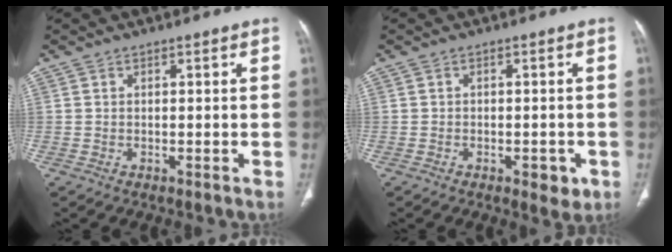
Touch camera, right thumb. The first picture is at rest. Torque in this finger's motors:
{"motor_torque": [0.50, 0.66, -0.18, 0.05, 0.08]}